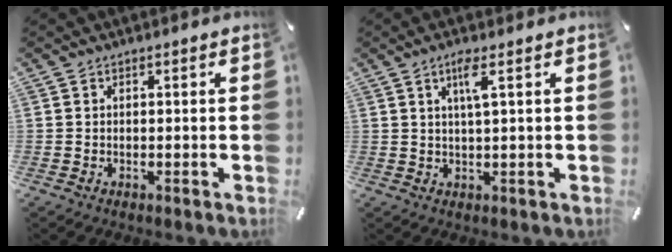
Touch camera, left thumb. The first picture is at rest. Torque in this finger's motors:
{"motor_torque": [0.48, 0.39, 0.00, -0.06, 0.14]}